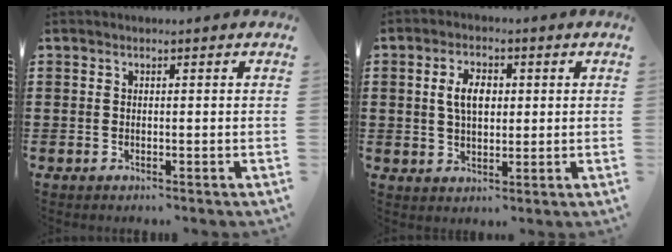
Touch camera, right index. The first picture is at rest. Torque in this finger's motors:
{"motor_torque": [0.25, -0.24, 0.30, 0.10]}